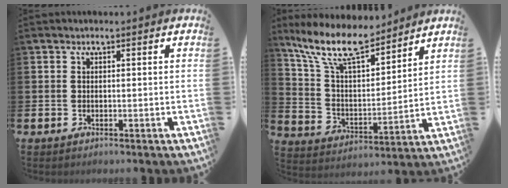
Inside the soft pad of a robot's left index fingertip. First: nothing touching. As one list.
[{"total": 11.4, "force": [9.5, 3.1, 5.4], "torque": [-0.139, -0.046, 0.170]}]